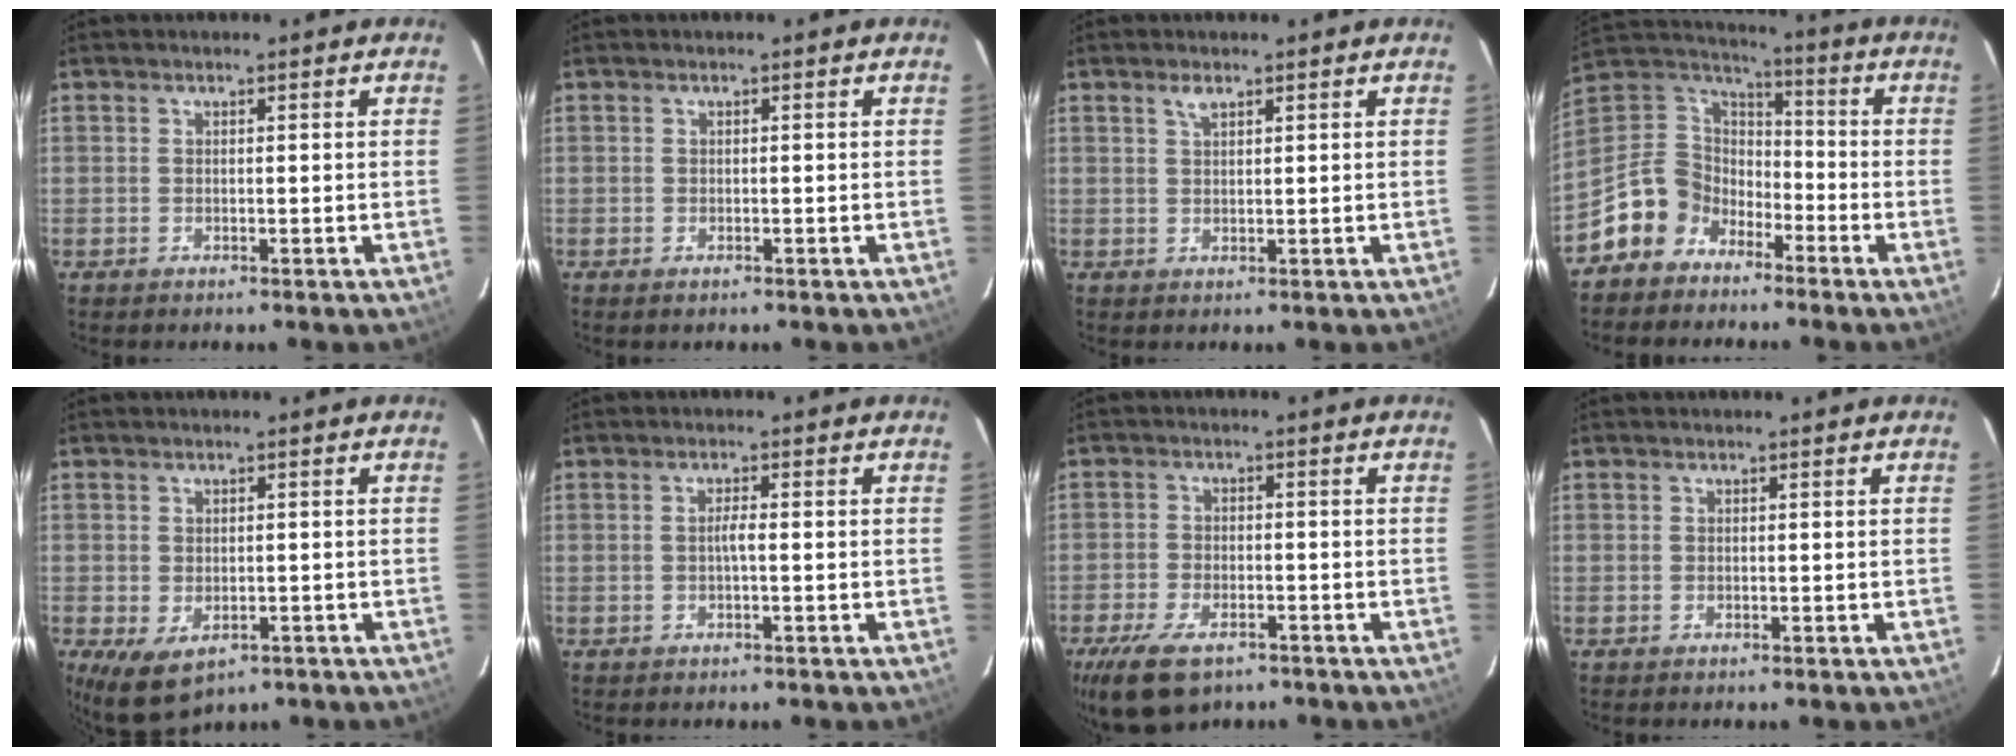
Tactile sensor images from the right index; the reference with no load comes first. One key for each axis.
{"total": 0.6, "fx": -0.4, "fy": 0.4, "fz": 0.2, "tx": -0.005, "ty": -0.003, "tz": -0.008}
{"total": 1.6, "fx": 1.1, "fy": 0.6, "fz": 1.0, "tx": -0.019, "ty": 0.004, "tz": 0.021}
{"total": 11.4, "fx": -7.7, "fy": 8.1, "fz": 2.3, "tx": -0.073, "ty": 0.037, "tz": -0.153}
{"total": 6.4, "fx": -2.4, "fy": 4.2, "fz": 4.1, "tx": -0.079, "ty": -0.024, "tz": -0.027}
{"total": 1.4, "fx": -0.3, "fy": -0.1, "fz": 1.4, "tx": -0.025, "ty": 0.003, "tz": -0.007}
{"total": 11.0, "fx": -7.2, "fy": 5.4, "fz": 6.4, "tx": -0.152, "ty": -0.021, "tz": -0.126}
{"total": 0.0}